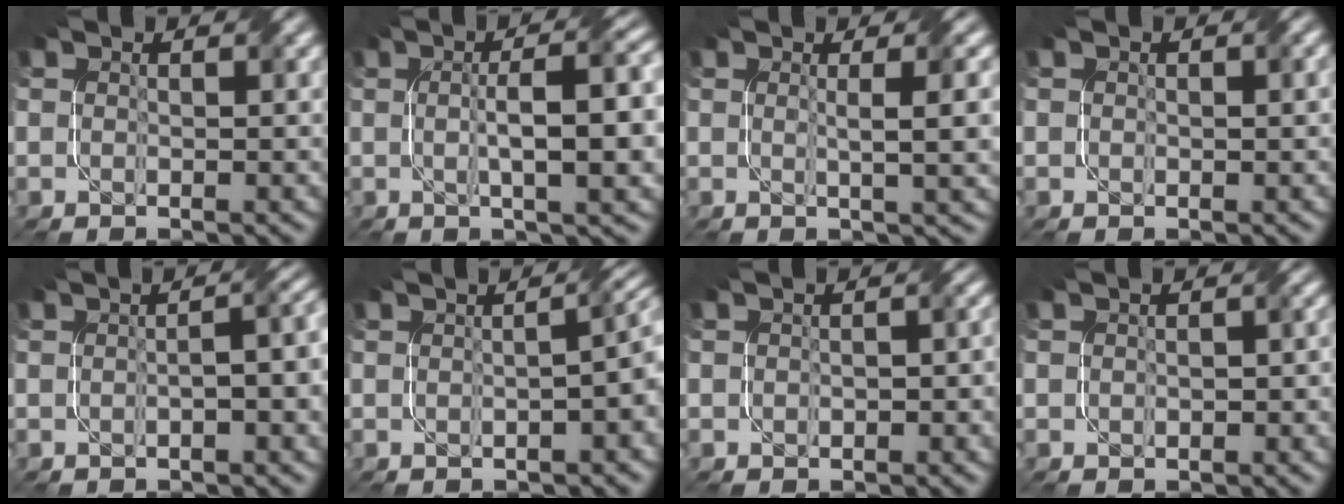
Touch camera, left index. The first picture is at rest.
{"total": 8.1, "force": [0.4, 2.0, 7.8], "torque": [-0.106, 0.012, 0.004]}
{"total": 3.9, "force": [0.5, 0.9, 3.8], "torque": [-0.044, 0.005, 0.006]}
{"total": 0.9, "force": [0.3, 0.5, 0.6], "torque": [-0.007, 0.002, 0.005]}
{"total": 4.6, "force": [-0.5, 1.7, 4.2], "torque": [-0.033, 0.017, -0.008]}
{"total": 5.4, "force": [-0.4, 2.2, 4.9], "torque": [-0.029, 0.010, -0.004]}
{"total": 2.0, "force": [-0.2, 1.3, 1.5], "torque": [-0.014, -0.002, 0.000]}
{"total": 1.6, "force": [-0.1, 1.1, 1.2], "torque": [-0.013, -0.002, 0.000]}